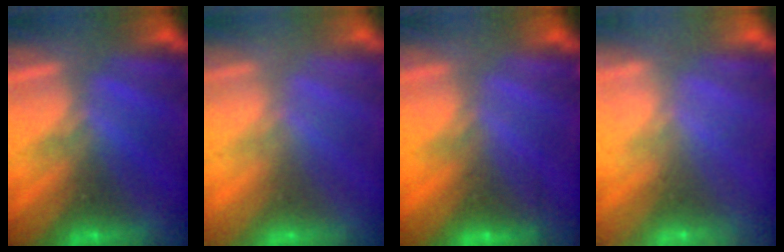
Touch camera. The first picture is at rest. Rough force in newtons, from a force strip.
{"total": 2.7}
{"total": 2.3}
{"total": 9.1}